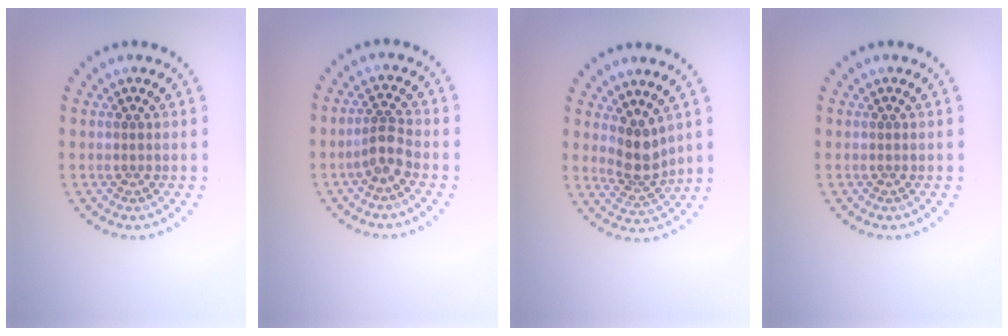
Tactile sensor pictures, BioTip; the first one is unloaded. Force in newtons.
{"total": 2.2, "press": 1.8, "slide": 1.3}
{"total": 2.9, "press": 2.2, "slide": 1.9}
{"total": 0.0}